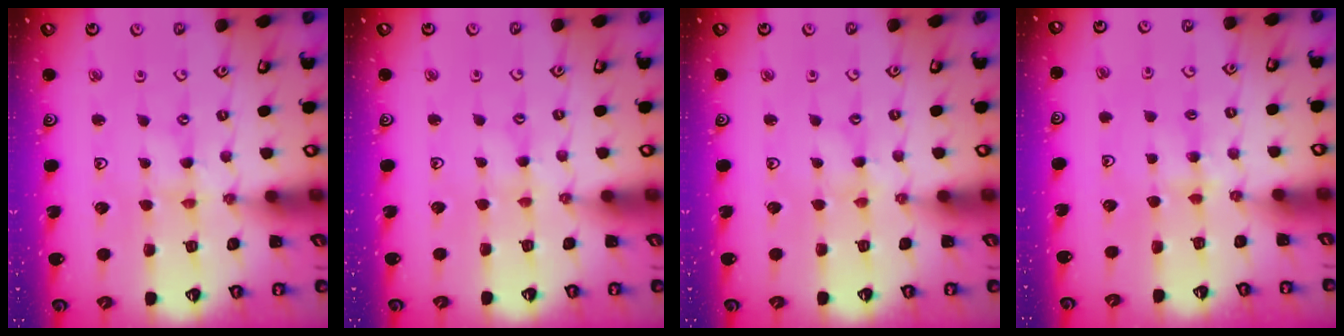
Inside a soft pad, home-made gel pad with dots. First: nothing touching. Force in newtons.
{"total": 1.6, "press": 1.5, "slide": 0.3}
{"total": 0.9, "press": 0.9, "slide": 0.2}
{"total": 3.9, "press": 3.9, "slide": 0.7}